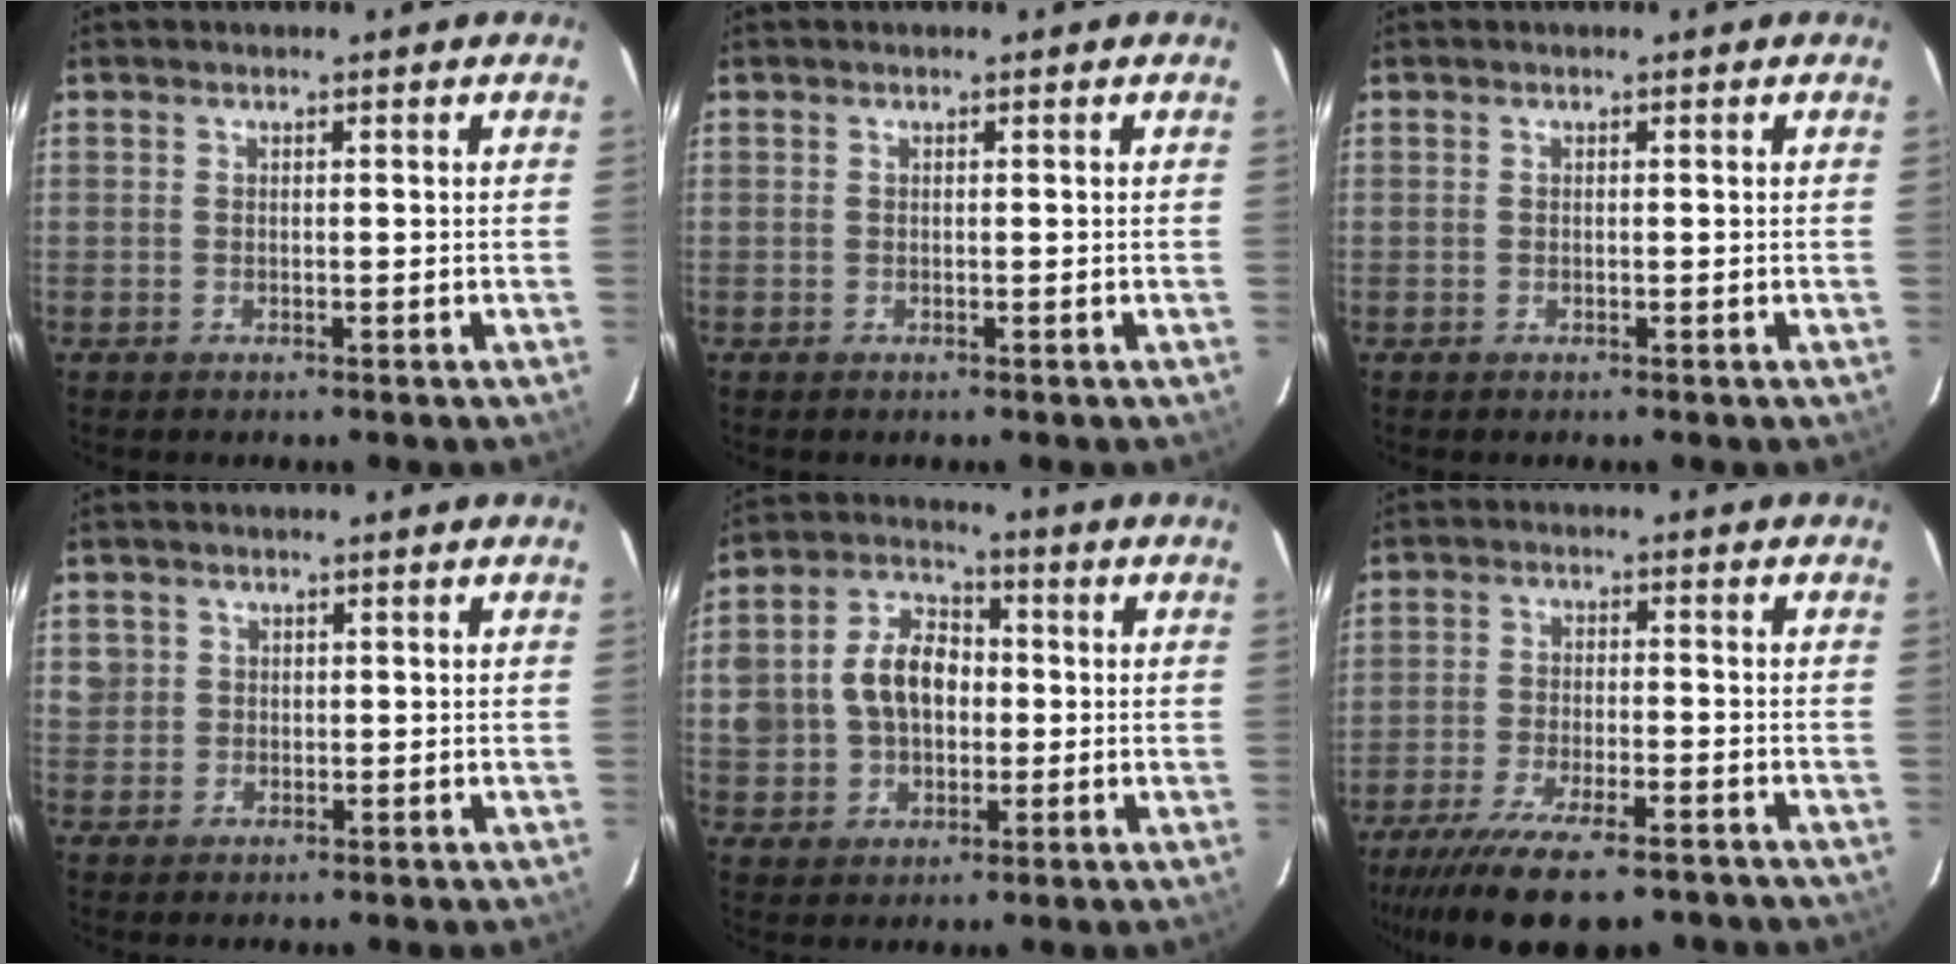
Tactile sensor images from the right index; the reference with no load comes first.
{"total": 0.0}
{"total": 0.0}
{"total": 2.5, "force": [0.4, 2.4, 0.3], "torque": [0.005, 0.007, 0.005]}
{"total": 12.5, "force": [0.3, 9.6, 8.0], "torque": [-0.175, 0.033, 0.012]}
{"total": 16.7, "force": [-12.7, 4.7, 9.8], "torque": [-0.202, -0.048, -0.202]}